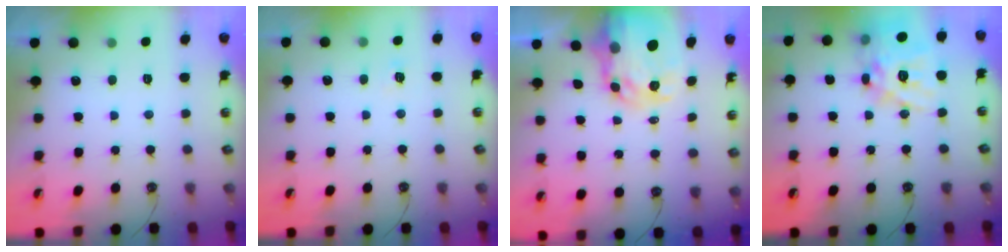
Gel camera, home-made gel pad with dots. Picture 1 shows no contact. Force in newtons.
{"total": 2.3, "press": 2.3, "slide": 0.3}
{"total": 9.1, "press": 9.0, "slide": 0.8}
{"total": 21.8, "press": 21.5, "slide": 3.3}